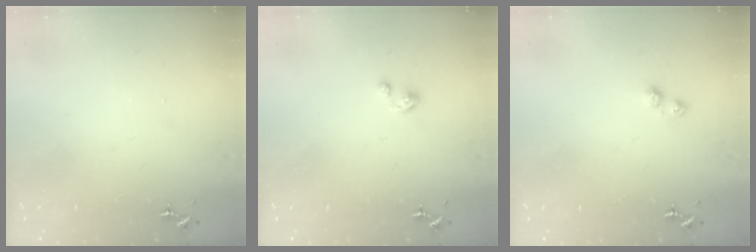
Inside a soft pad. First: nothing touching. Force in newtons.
{"total": 3.3, "press": 3.3, "slide": 0.3}
{"total": 3.6, "press": 3.6, "slide": 0.3}